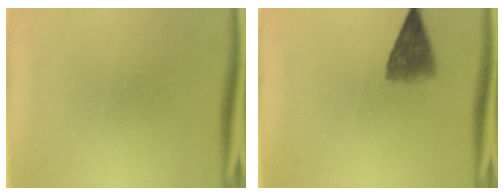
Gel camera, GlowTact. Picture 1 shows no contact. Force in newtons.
{"total": 4.7}